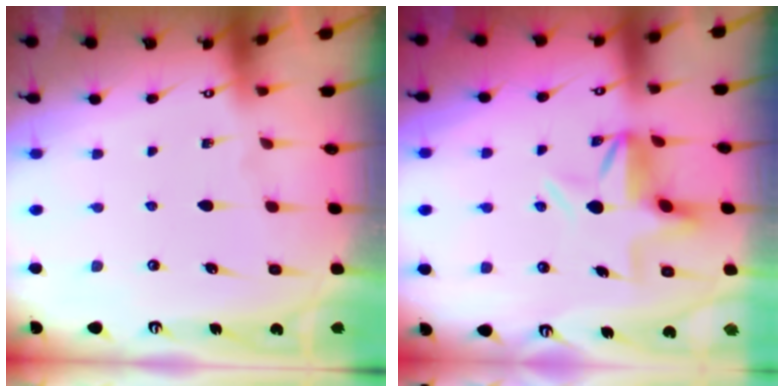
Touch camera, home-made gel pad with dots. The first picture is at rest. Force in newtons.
{"total": 6.6, "press": 6.3, "slide": 2.1}